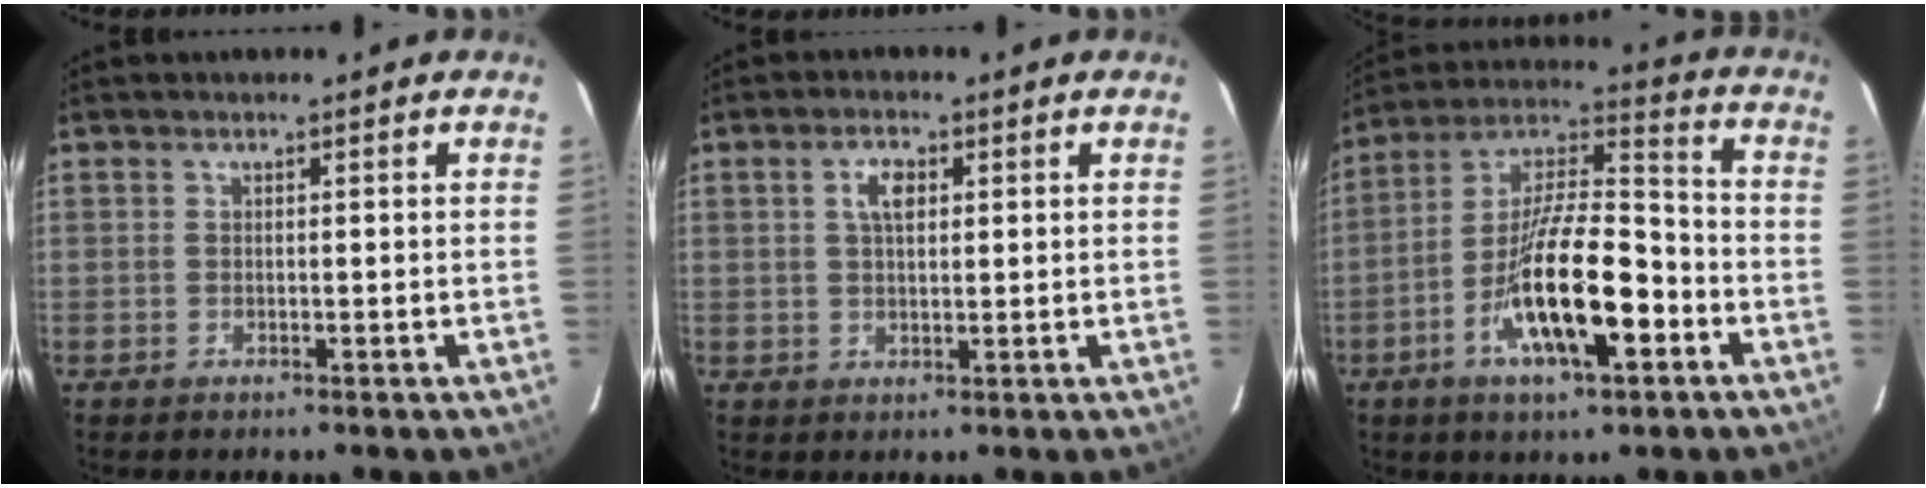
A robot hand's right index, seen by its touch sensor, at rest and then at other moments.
{"total": 3.6, "force": [1.1, 1.9, 2.9], "torque": [-0.053, 0.009, 0.021]}
{"total": 17.7, "force": [-6.7, 5.6, 15.4], "torque": [-0.285, -0.001, -0.122]}